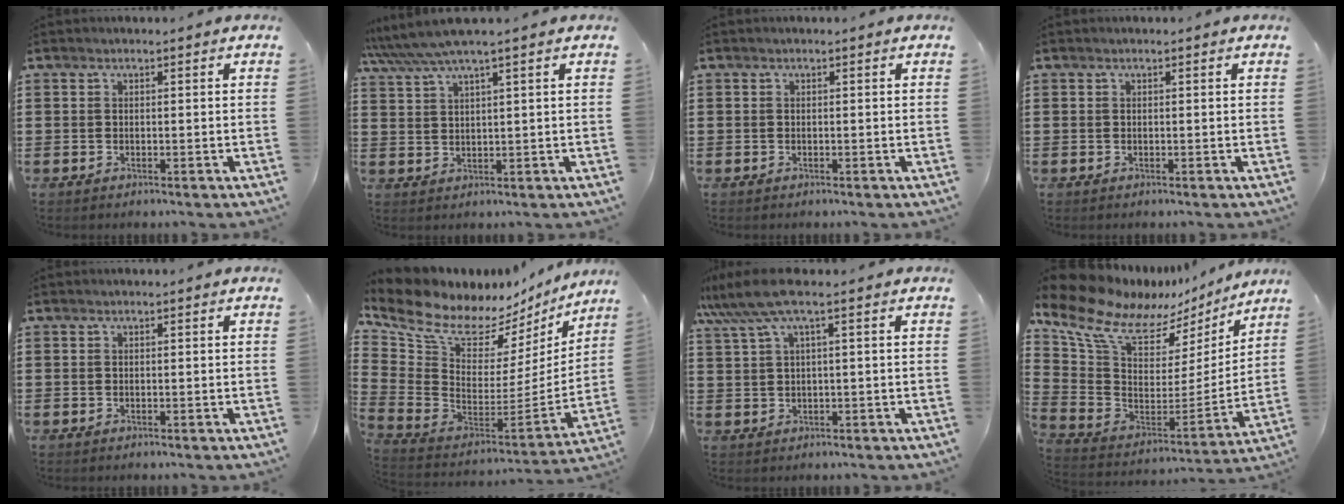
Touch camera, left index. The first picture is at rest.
{"total": 4.4, "force": [3.3, 0.0, 2.9], "torque": [-0.066, -0.006, 0.057]}
{"total": 0.0}
{"total": 0.0}
{"total": 0.0}
{"total": 9.0, "force": [7.4, 4.1, 3.3], "torque": [-0.117, -0.070, 0.127]}
{"total": 5.6, "force": [2.5, 0.4, 5.0], "torque": [-0.124, -0.011, 0.038]}
{"total": 12.4, "force": [8.7, 6.0, 6.4], "torque": [-0.175, -0.050, 0.152]}